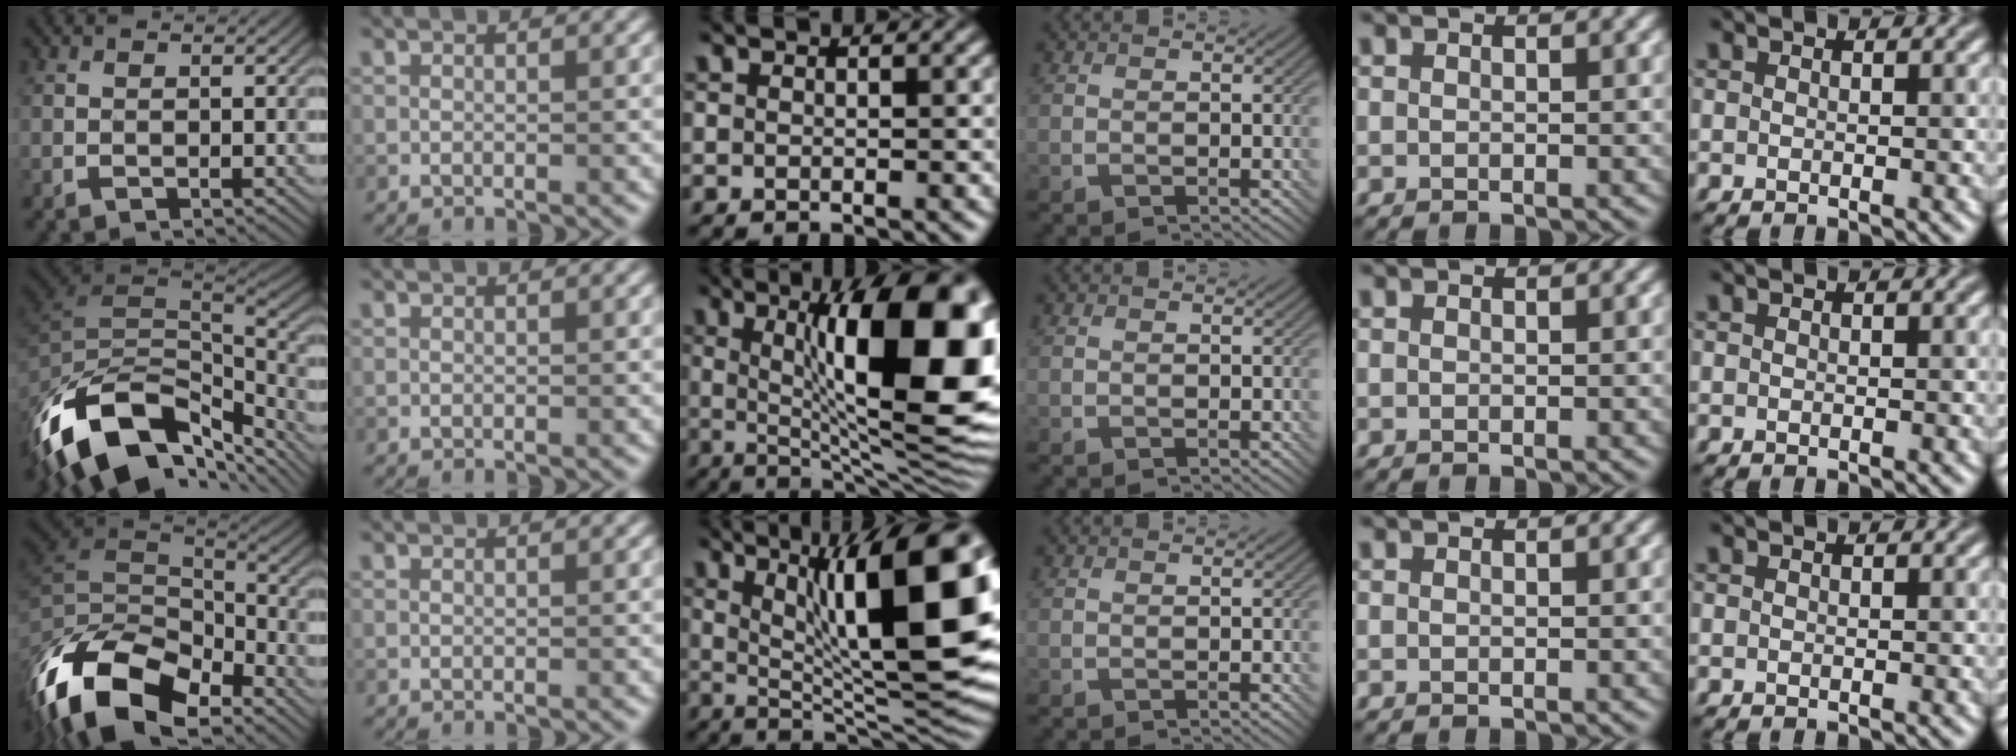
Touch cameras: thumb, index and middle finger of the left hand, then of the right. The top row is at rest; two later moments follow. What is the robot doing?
{"motion": "insert", "object": "bottle cap"}